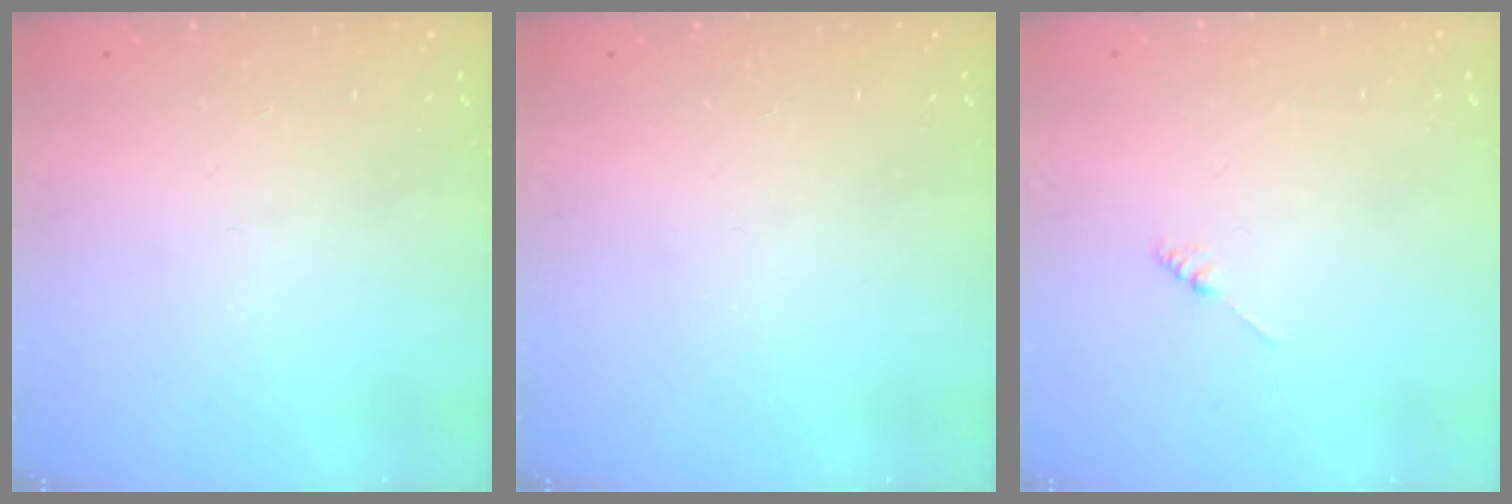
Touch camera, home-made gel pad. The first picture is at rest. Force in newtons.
{"total": 0.0}
{"total": 0.0}